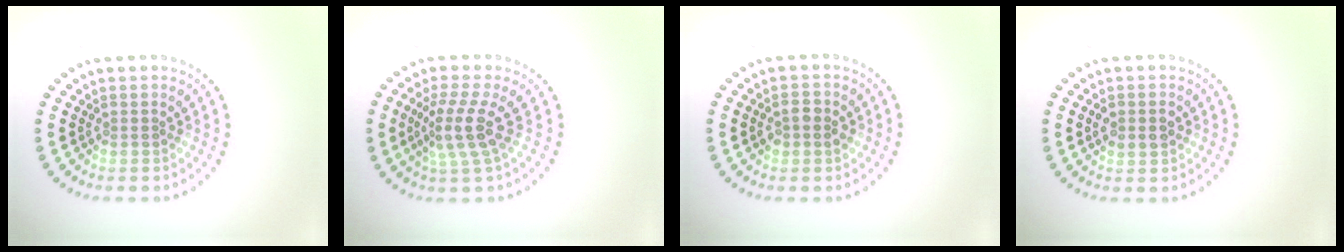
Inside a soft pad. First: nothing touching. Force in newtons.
{"total": 3.6, "press": 2.9, "slide": 2.0}
{"total": 1.6, "press": 1.6, "slide": 0.1}
{"total": 2.4, "press": 2.4, "slide": 0.1}